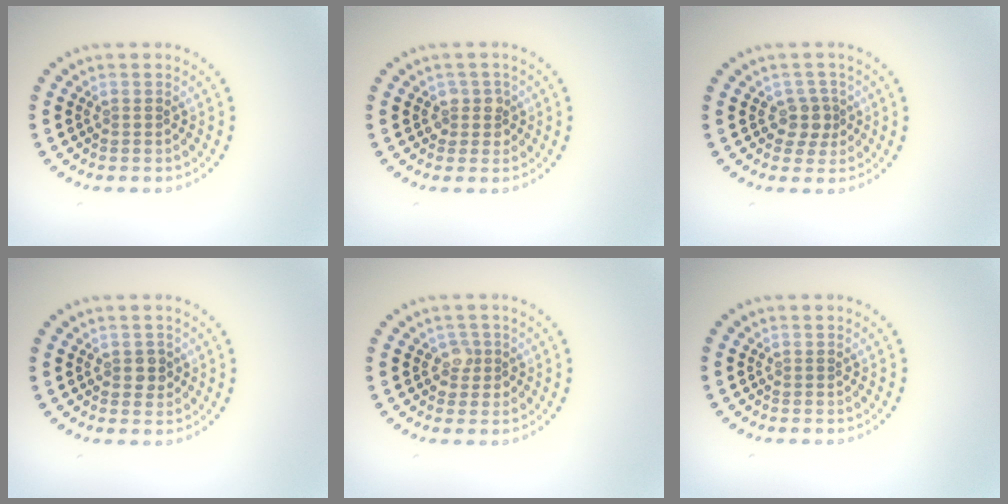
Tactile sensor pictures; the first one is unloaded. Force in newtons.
{"total": 1.6, "press": 1.4, "slide": 0.6}
{"total": 2.1, "press": 1.7, "slide": 1.2}
{"total": 1.3, "press": 1.3, "slide": 0.3}
{"total": 1.6, "press": 1.4, "slide": 0.9}
{"total": 0.0}